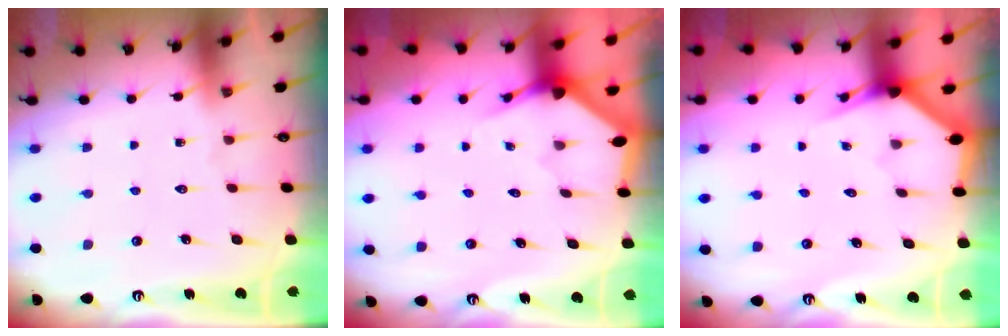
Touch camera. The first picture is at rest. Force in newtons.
{"total": 3.2, "press": 3.2, "slide": 0.1}
{"total": 2.8, "press": 2.8, "slide": 0.1}